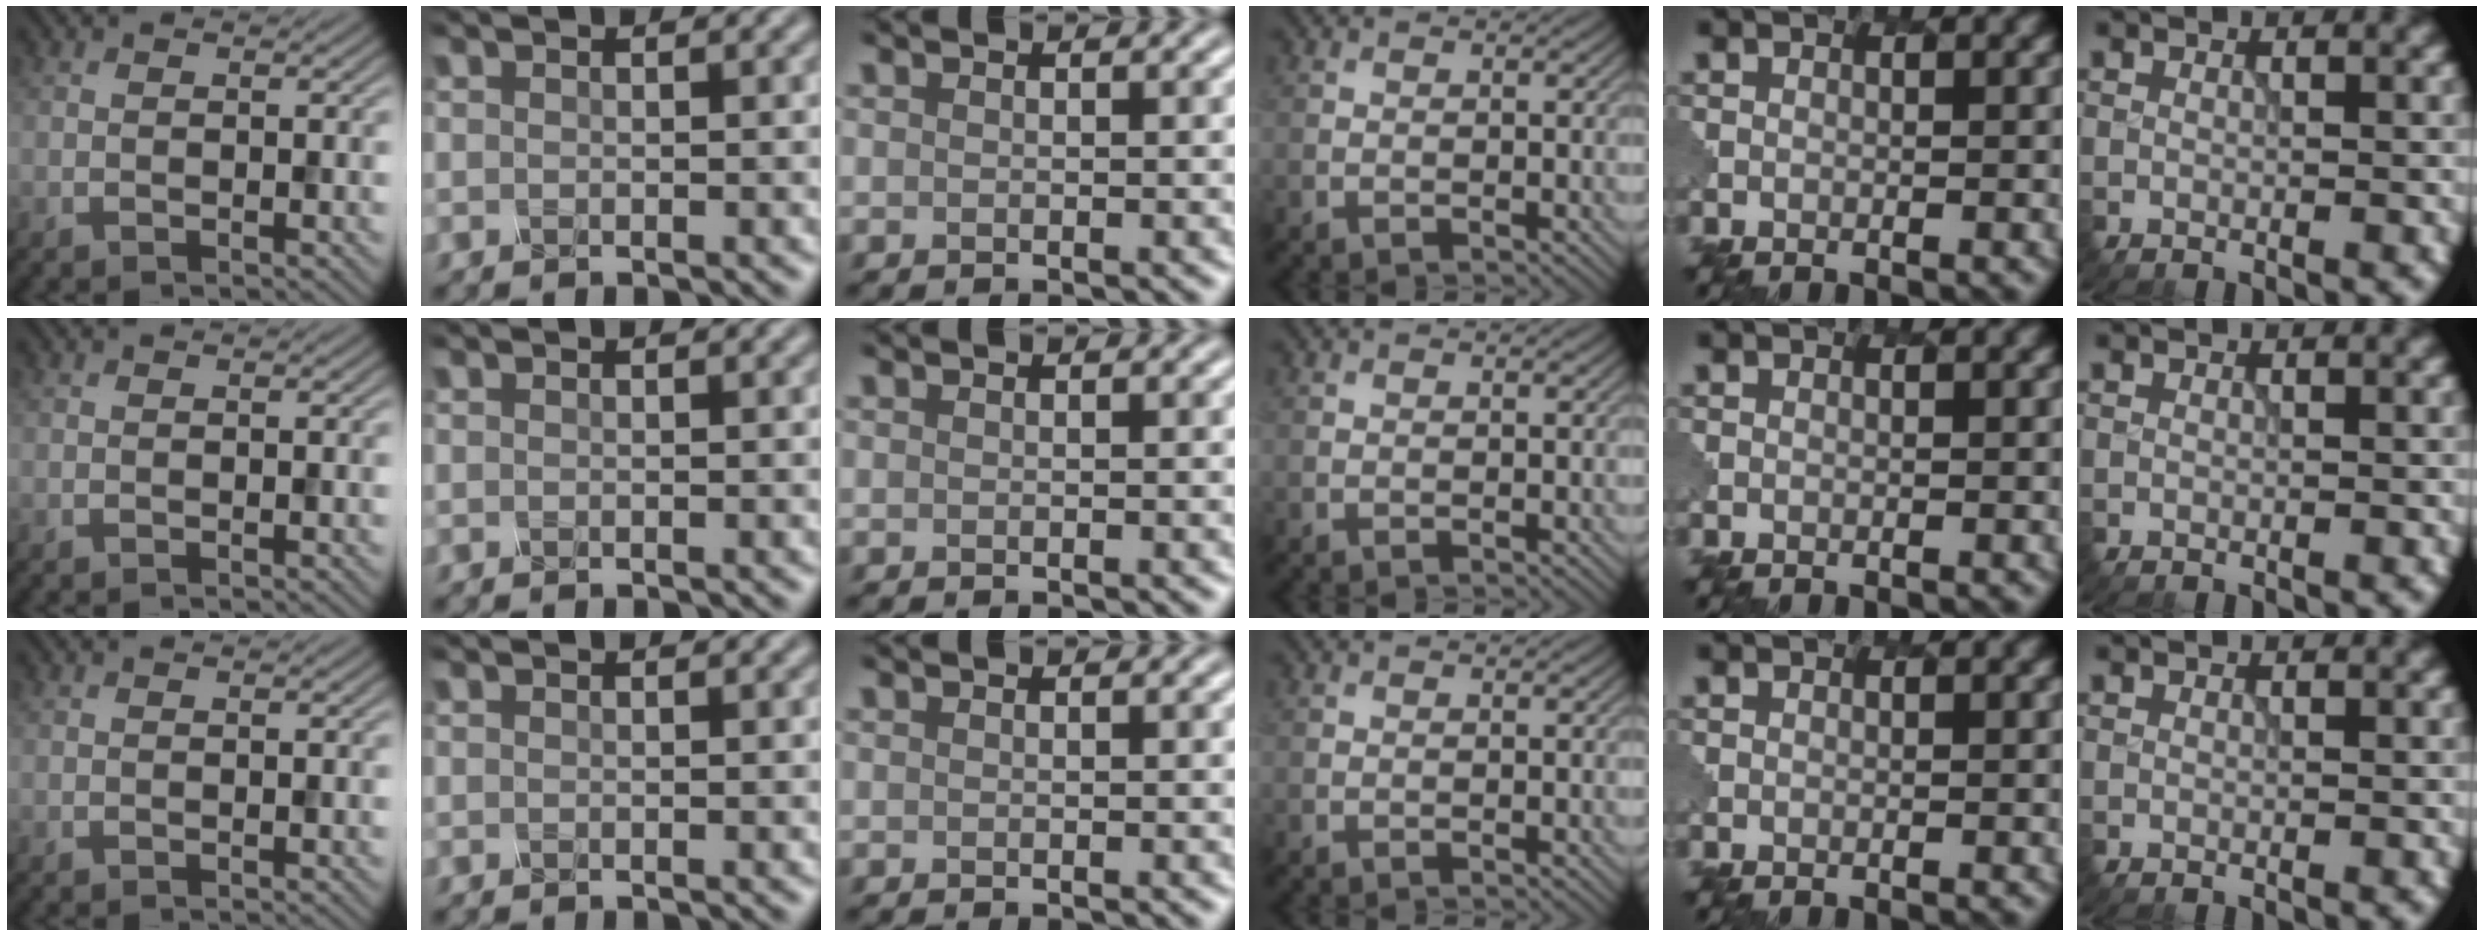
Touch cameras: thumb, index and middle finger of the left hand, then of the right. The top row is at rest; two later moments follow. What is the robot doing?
{"motion": "dispense", "object": "spray bottle"}